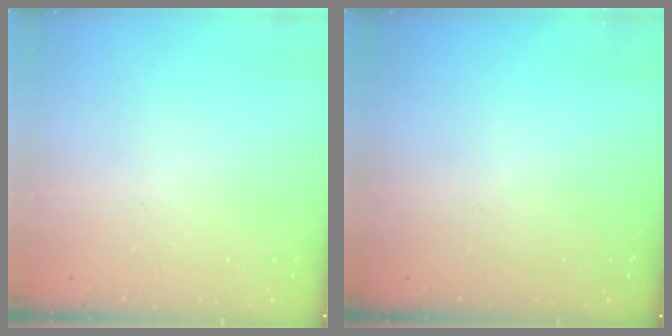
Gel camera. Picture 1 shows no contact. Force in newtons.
{"total": 0.0}